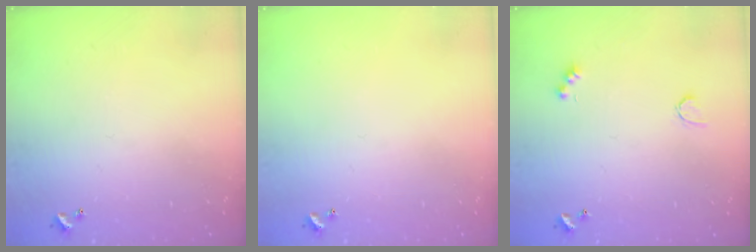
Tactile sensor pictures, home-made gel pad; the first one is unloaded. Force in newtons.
{"total": 0.0}
{"total": 4.4, "press": 4.3, "slide": 0.9}